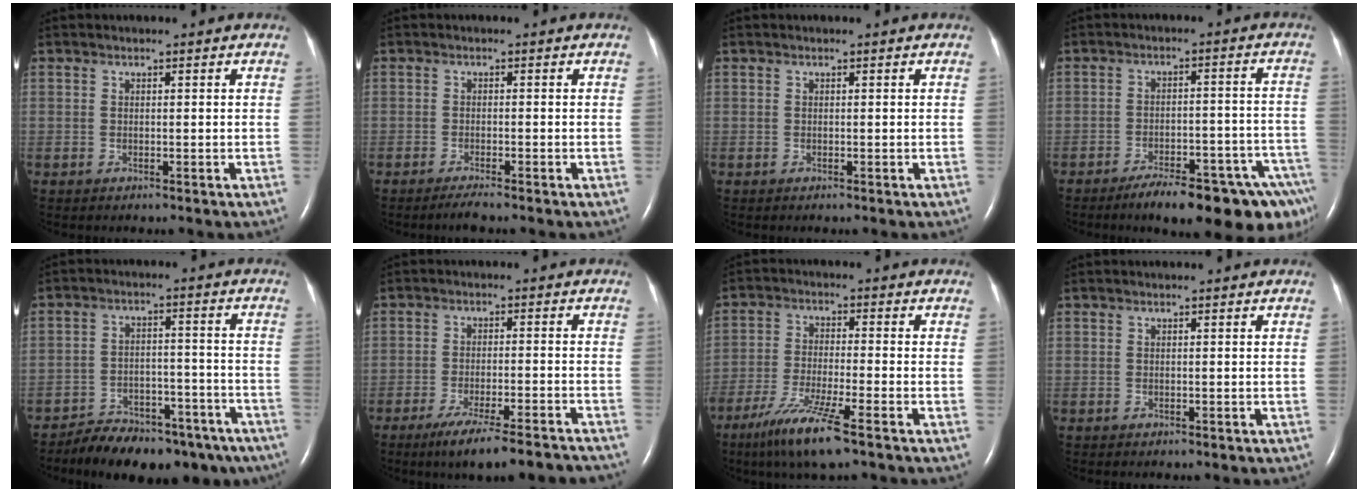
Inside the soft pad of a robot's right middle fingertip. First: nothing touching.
{"total": 2.0, "force": [-1.7, -0.2, 1.0], "torque": [-0.030, -0.006, -0.032]}
{"total": 0.0}
{"total": 16.5, "force": [-12.5, 3.1, 10.4], "torque": [-0.075, 0.023, -0.164]}
{"total": 17.3, "force": [-14.2, 7.1, 6.9], "torque": [-0.082, 0.025, -0.187]}
{"total": 14.6, "force": [-12.3, 1.2, 7.8], "torque": [-0.096, -0.021, -0.175]}
{"total": 9.4, "force": [-6.1, 0.3, 7.1], "torque": [-0.148, -0.028, -0.115]}
{"total": 0.0}